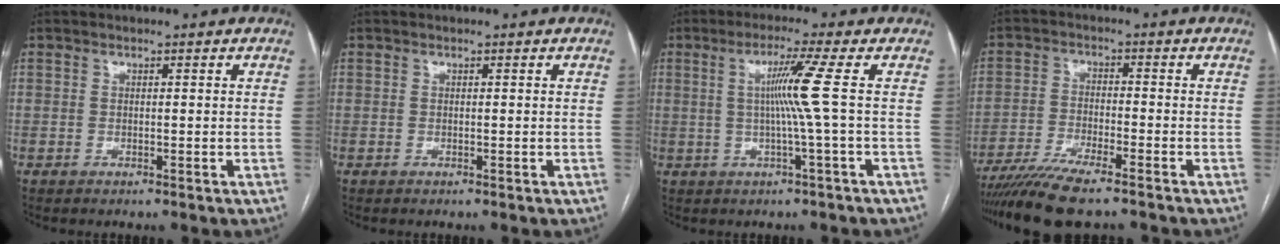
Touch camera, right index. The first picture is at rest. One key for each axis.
{"total": 0.0}
{"total": 6.1, "fx": 0.5, "fy": -2.3, "fz": 5.6, "tx": -0.107, "ty": 0.001, "tz": 0.014}
{"total": 10.5, "fx": -8.6, "fy": 0.8, "fz": 6.1, "tx": -0.102, "ty": -0.025, "tz": -0.146}